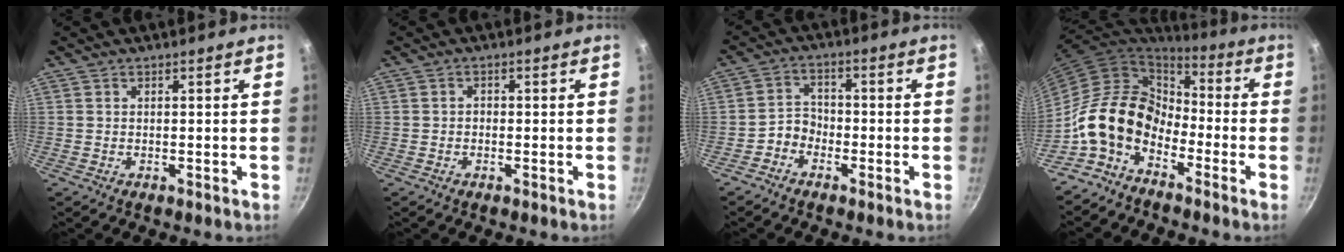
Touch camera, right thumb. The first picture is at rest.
{"total": 0.9, "force": [-0.4, 0.7, 0.4], "torque": [-0.005, 0.004, -0.007]}
{"total": 3.7, "force": [-2.2, 2.8, 1.1], "torque": [0.000, 0.031, -0.049]}
{"total": 13.2, "force": [-6.1, 9.0, 7.5], "torque": [-0.096, 0.061, -0.135]}